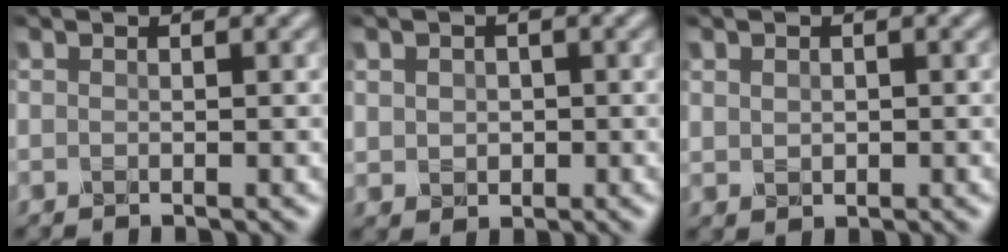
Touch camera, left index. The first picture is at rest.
{"total": 1.6, "force": [0.2, 1.5, 0.5], "torque": [-0.009, 0.000, 0.002]}
{"total": 0.9, "force": [0.3, 0.7, 0.3], "torque": [-0.007, 0.003, 0.006]}